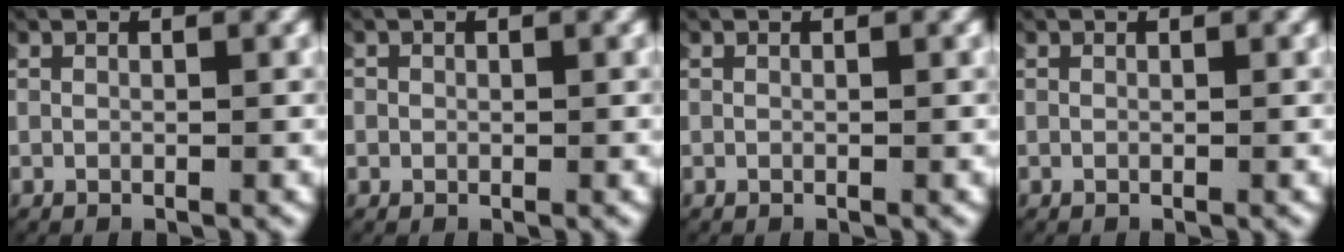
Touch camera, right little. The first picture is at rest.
{"total": 1.0, "force": [0.0, 1.0, 0.0], "torque": [0.000, 0.005, -0.006]}
{"total": 0.0}
{"total": 0.0}